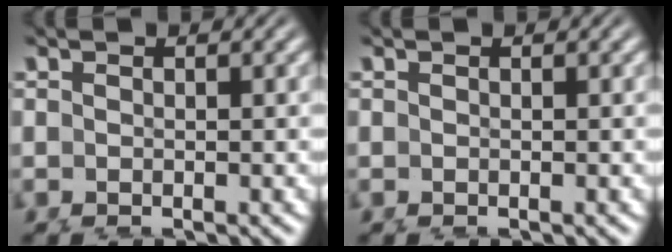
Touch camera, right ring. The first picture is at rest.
{"total": 0.0}